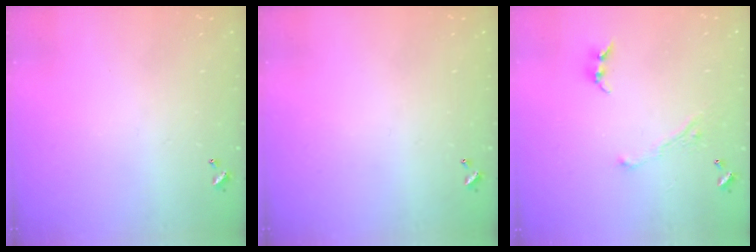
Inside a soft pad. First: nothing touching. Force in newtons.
{"total": 0.0}
{"total": 2.8, "press": 2.8, "slide": 0.1}